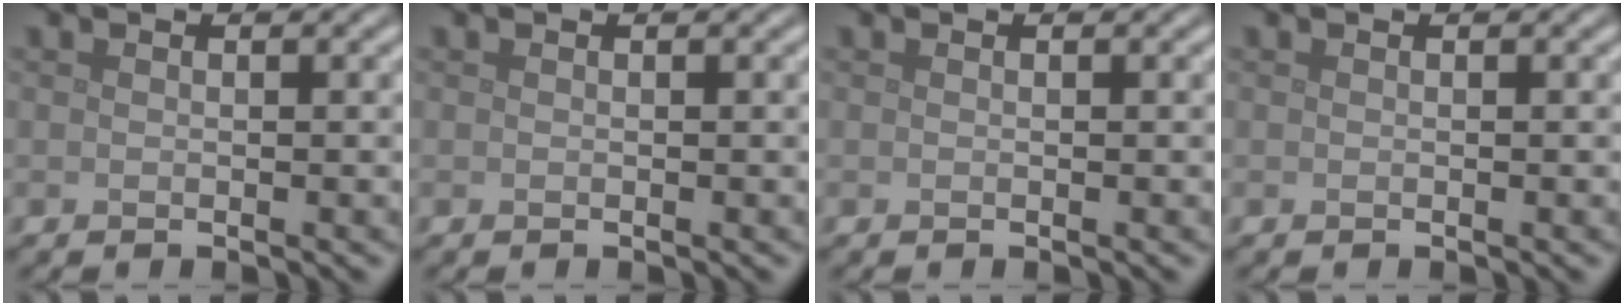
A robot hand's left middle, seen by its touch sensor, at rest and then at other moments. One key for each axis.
{"total": 0.0}
{"total": 0.0}
{"total": 0.0}